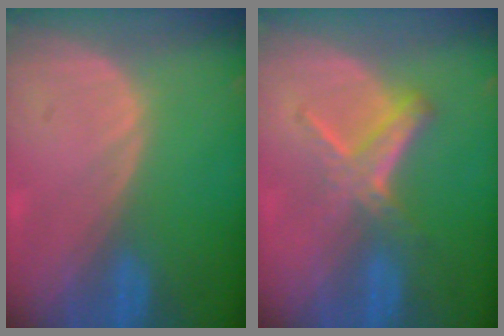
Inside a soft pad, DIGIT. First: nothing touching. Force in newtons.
{"total": 6.0, "press": 5.2, "slide": 3.1}